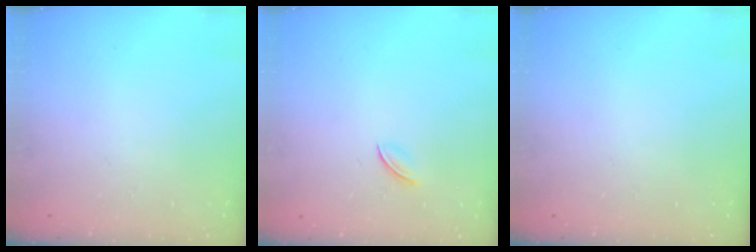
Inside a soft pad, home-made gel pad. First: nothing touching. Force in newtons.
{"total": 2.8, "press": 2.7, "slide": 0.8}
{"total": 0.0}